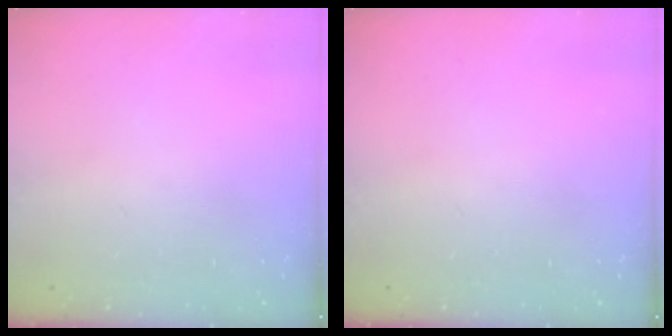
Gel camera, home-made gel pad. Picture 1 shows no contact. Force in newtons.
{"total": 0.0}